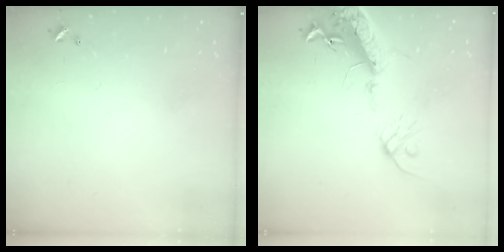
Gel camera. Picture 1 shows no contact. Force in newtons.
{"total": 17.4, "press": 16.9, "slide": 4.1}